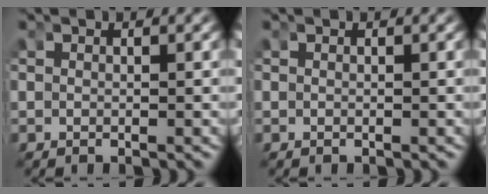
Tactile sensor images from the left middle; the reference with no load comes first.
{"total": 0.0}